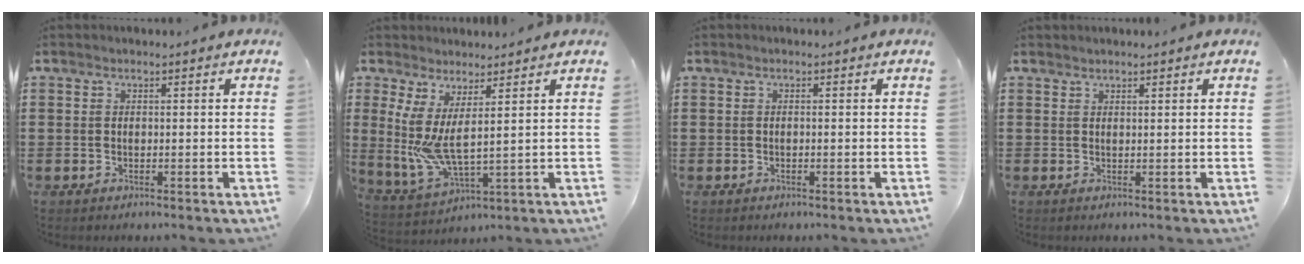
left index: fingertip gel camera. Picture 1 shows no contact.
{"total": 6.3, "force": [2.6, 1.1, 5.6], "torque": [-0.145, -0.039, 0.043]}
{"total": 0.0}
{"total": 0.9, "force": [0.9, -0.1, 0.2], "torque": [-0.006, -0.002, 0.018]}